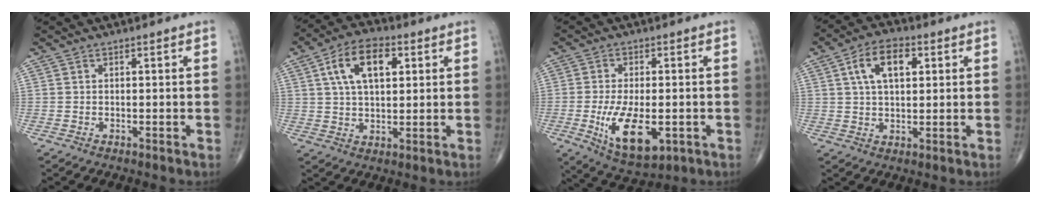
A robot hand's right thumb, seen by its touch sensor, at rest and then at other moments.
{"total": 11.6, "force": [3.7, 6.3, 9.0], "torque": [-0.146, 0.006, 0.060]}
{"total": 11.9, "force": [-3.0, 5.5, 10.1], "torque": [-0.173, -0.012, -0.038]}
{"total": 9.4, "force": [3.0, 5.1, 7.3], "torque": [-0.117, 0.006, 0.047]}